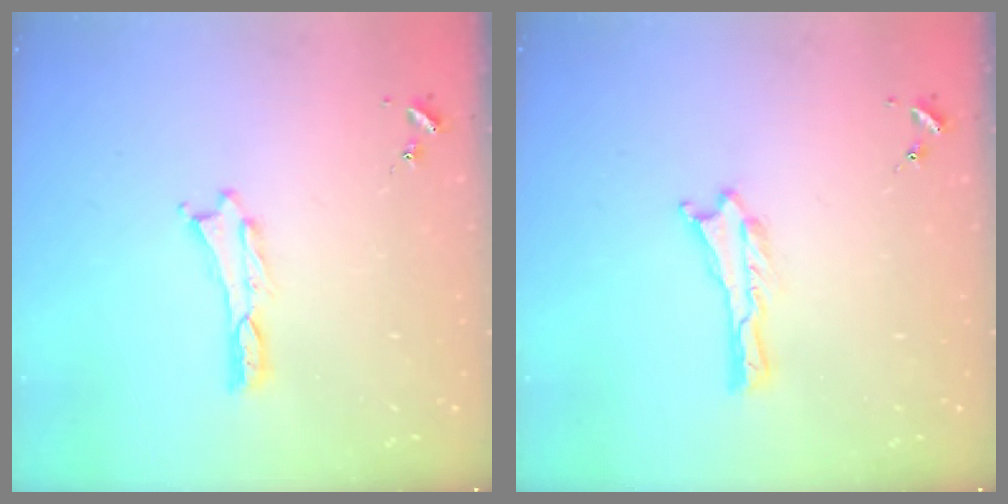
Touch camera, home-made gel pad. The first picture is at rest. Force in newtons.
{"total": 0.0}